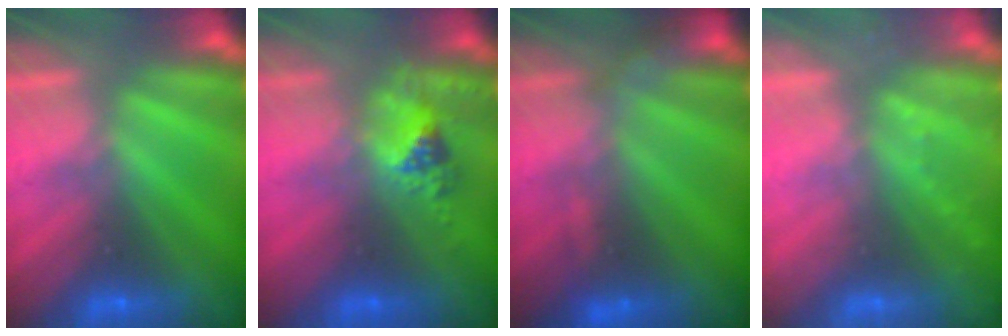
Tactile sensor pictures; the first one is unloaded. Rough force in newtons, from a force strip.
{"total": 2.4}
{"total": 2.9}
{"total": 2.2}